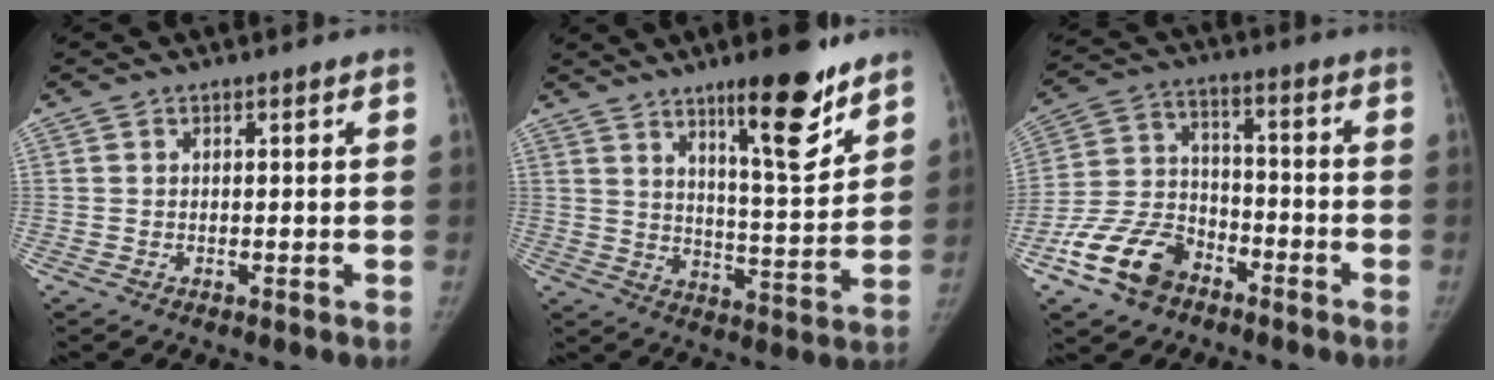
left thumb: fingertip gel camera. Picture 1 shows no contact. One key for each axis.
{"total": 14.7, "fx": 9.8, "fy": 3.1, "fz": 10.5, "tx": -0.130, "ty": -0.073, "tz": 0.154}
{"total": 12.9, "fx": -7.8, "fy": 8.3, "fz": 5.9, "tx": -0.100, "ty": 0.049, "tz": -0.148}